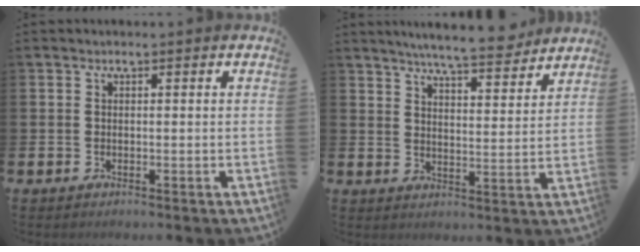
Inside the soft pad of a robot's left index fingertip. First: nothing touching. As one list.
[{"total": 7.0, "force": [6.7, 0.4, 2.0], "torque": [-0.047, -0.039, 0.117]}]